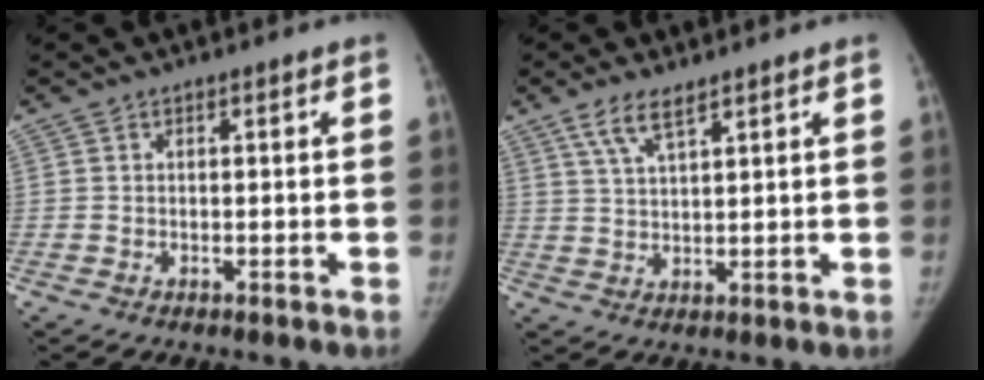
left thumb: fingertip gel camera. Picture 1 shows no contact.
{"total": 5.0, "force": [3.5, 1.3, 3.4], "torque": [-0.070, -0.012, 0.074]}